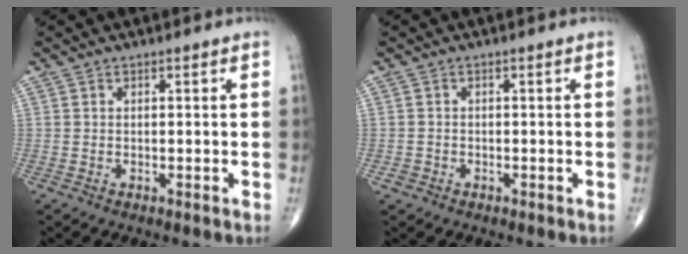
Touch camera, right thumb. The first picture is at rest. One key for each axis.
{"total": 1.2, "fx": -0.6, "fy": 1.0, "fz": 0.1, "tx": 0.002, "ty": 0.005, "tz": -0.012}